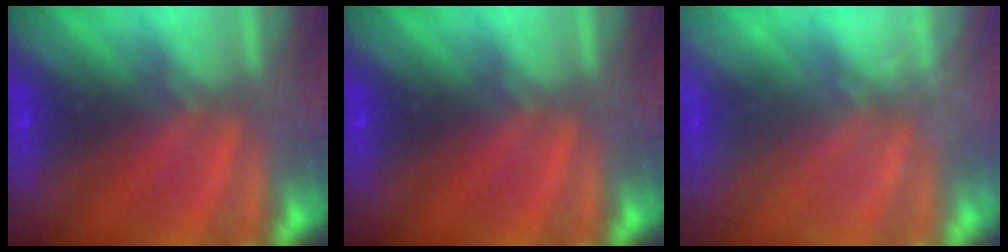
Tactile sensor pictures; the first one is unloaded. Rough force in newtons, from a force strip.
{"total": 0.0}
{"total": 2.4}